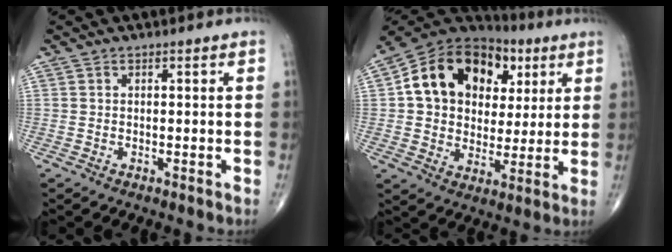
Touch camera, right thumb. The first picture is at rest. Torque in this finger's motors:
{"motor_torque": [0.87, 3.34, 0.22, 0.06, 0.14]}